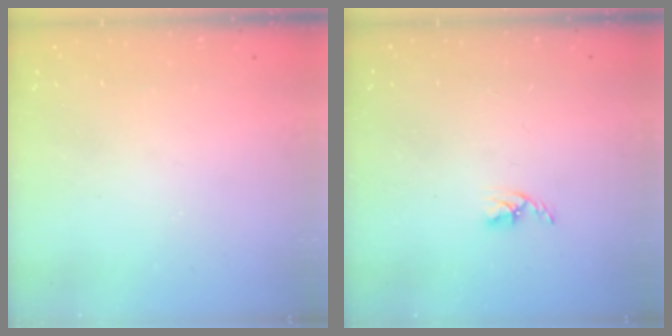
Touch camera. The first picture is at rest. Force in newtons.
{"total": 2.7, "press": 2.7, "slide": 0.5}